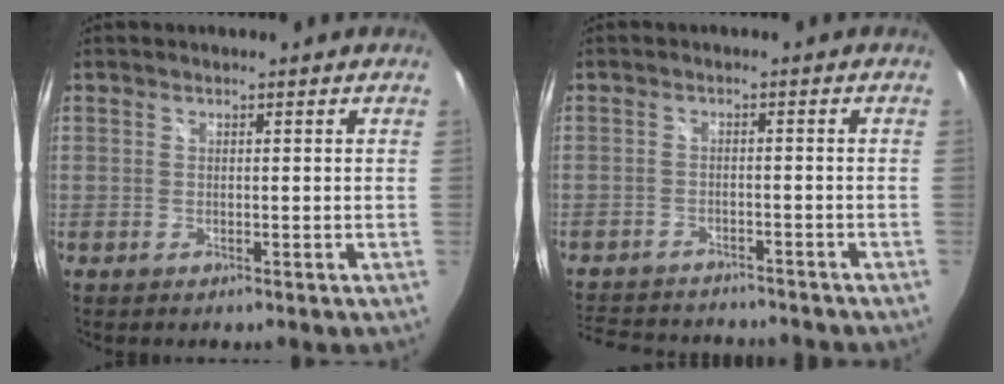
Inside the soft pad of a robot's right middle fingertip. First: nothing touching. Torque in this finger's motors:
{"motor_torque": [1.07, -1.07, 0.09, 0.04]}